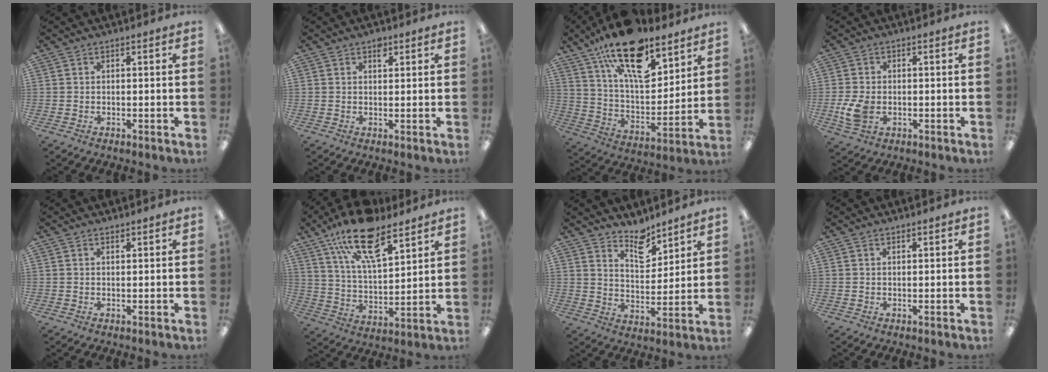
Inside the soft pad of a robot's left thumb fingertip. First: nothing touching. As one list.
[{"total": 4.3, "force": [2.9, 2.4, 2.2], "torque": [-0.007, -0.018, 0.044]}, {"total": 21.8, "force": [14.6, 9.3, 13.3], "torque": [-0.222, -0.083, 0.254]}, {"total": 6.3, "force": [-1.2, 4.4, 4.2], "torque": [-0.087, -0.001, -0.022]}, {"total": 0.9, "force": [0.9, 0.2, 0.3], "torque": [-0.007, 0.000, 0.016]}, {"total": 19.0, "force": [12.3, 7.6, 12.3], "torque": [-0.209, -0.057, 0.213]}, {"total": 8.7, "force": [7.3, 3.7, 3.0], "torque": [-0.033, -0.050, 0.129]}, {"total": 0.8, "force": [0.7, 0.2, 0.4], "torque": [-0.009, 0.001, 0.012]}]